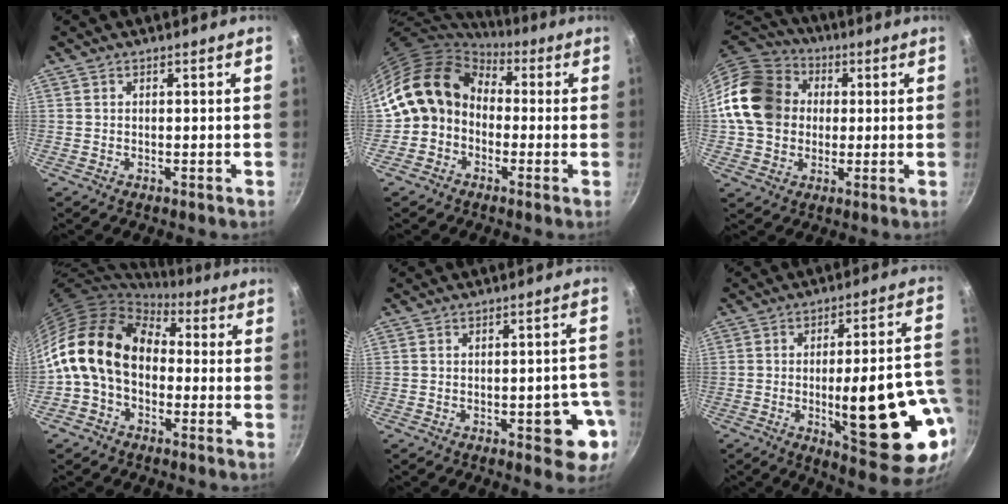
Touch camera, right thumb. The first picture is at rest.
{"total": 12.6, "force": [0.3, 10.6, 6.8], "torque": [-0.093, 0.038, -0.014]}
{"total": 17.5, "force": [1.8, 14.6, 9.5], "torque": [-0.154, 0.033, 0.023]}
{"total": 16.6, "force": [0.0, 12.2, 11.3], "torque": [-0.187, 0.040, -0.017]}
{"total": 8.5, "force": [-3.2, 3.8, 7.0], "torque": [-0.046, 0.021, -0.036]}
{"total": 23.0, "force": [-5.0, 6.9, 21.3], "torque": [-0.264, 0.008, -0.059]}